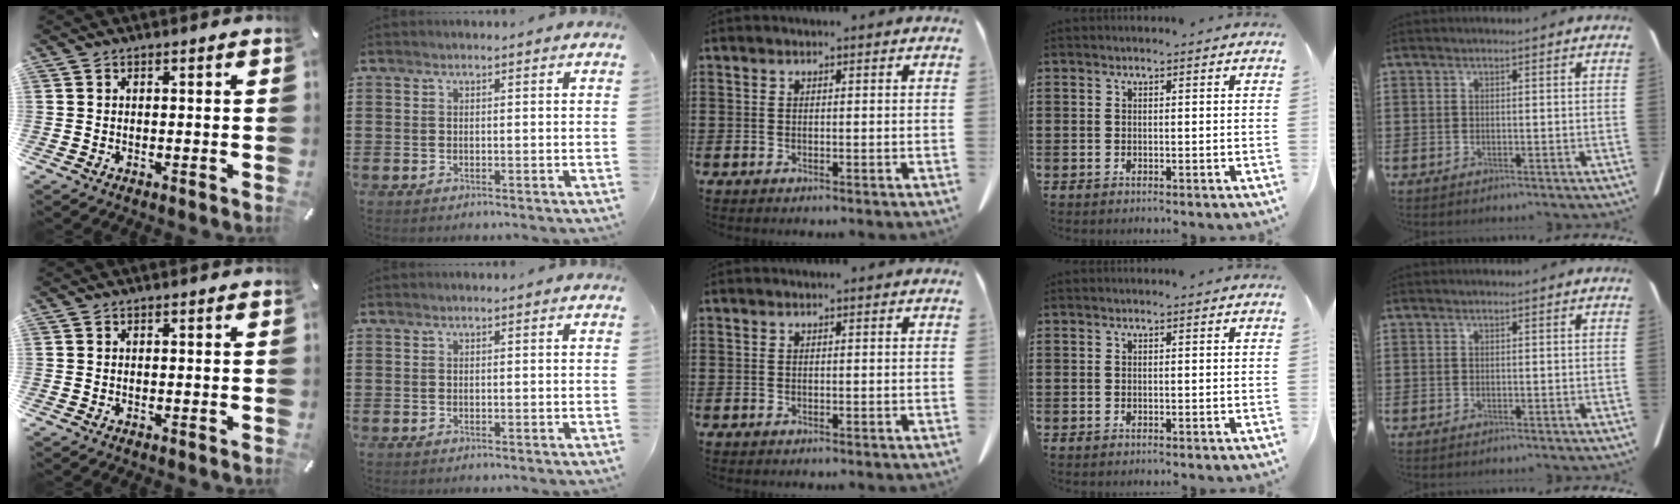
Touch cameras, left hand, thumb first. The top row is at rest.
{}